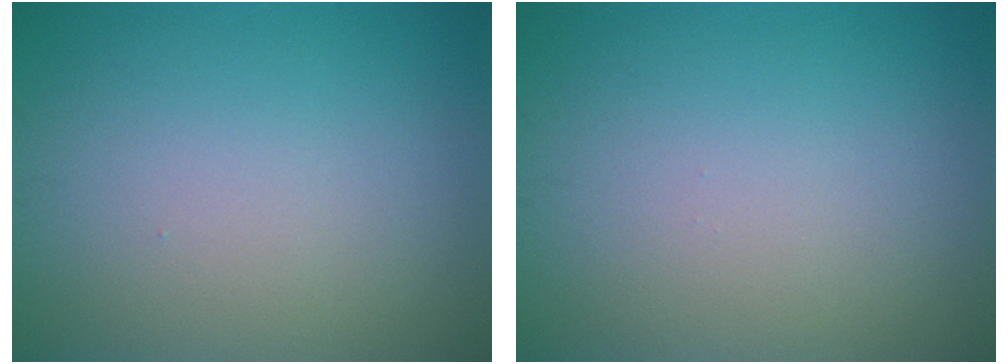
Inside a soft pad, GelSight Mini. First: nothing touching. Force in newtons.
{"total": 0.0}